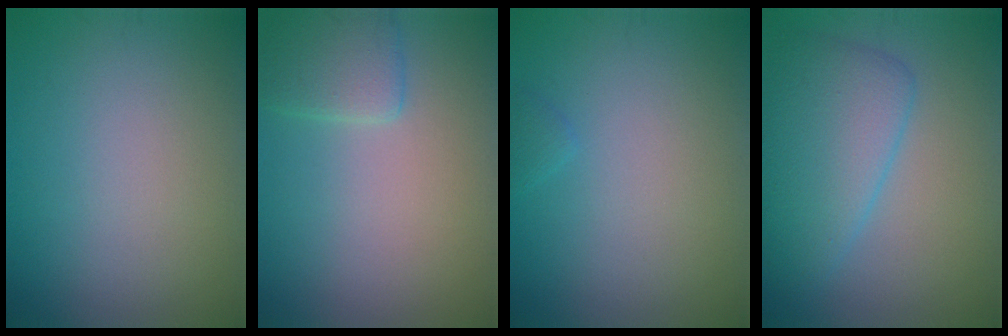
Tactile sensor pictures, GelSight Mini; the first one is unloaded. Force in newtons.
{"total": 2.4, "press": 2.3, "slide": 0.2}
{"total": 0.6, "press": 0.6, "slide": 0.0}
{"total": 5.5, "press": 5.5, "slide": 0.2}